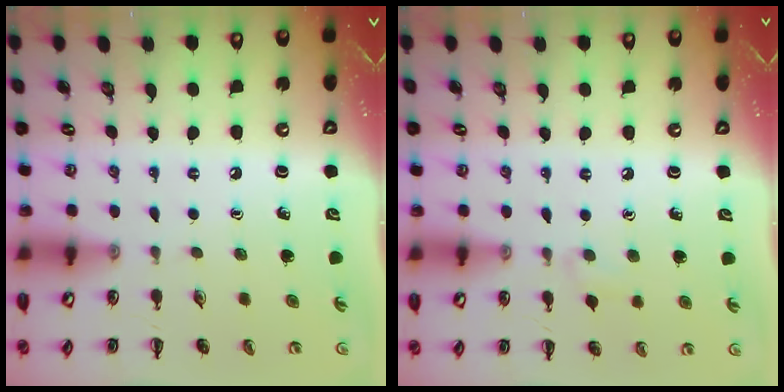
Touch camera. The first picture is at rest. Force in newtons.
{"total": 4.5, "press": 4.2, "slide": 1.6}